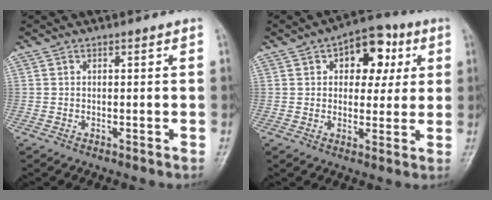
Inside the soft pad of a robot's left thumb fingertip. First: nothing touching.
{"total": 11.0, "force": [3.7, 6.9, 7.7], "torque": [-0.056, 0.005, 0.045]}